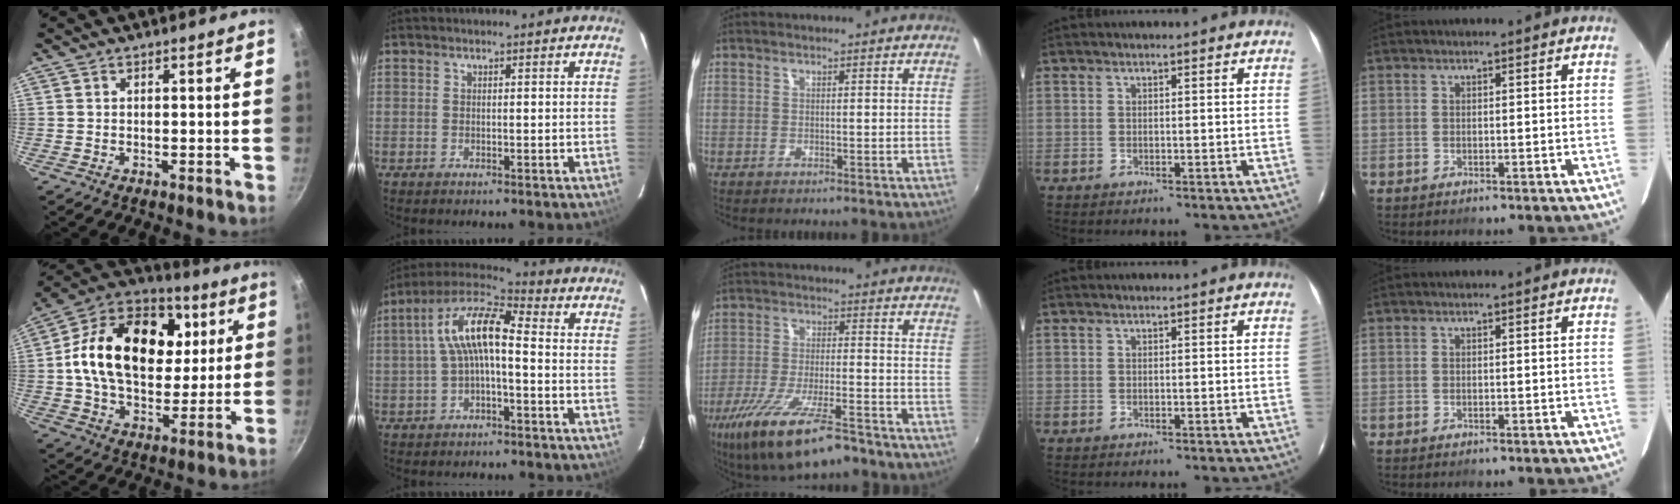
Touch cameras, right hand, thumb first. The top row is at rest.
{"thumb": {"total": 26.1, "force": [5.3, 17.9, 18.3], "torque": [-0.290, 0.013, 0.076]}, "index": {"total": 10.2, "force": [-0.7, 3.4, 9.5], "torque": [-0.193, 0.027, -0.017]}, "middle": {"total": 16.3, "force": [-11.0, 4.3, 11.3], "torque": [-0.226, -0.043, -0.191]}}